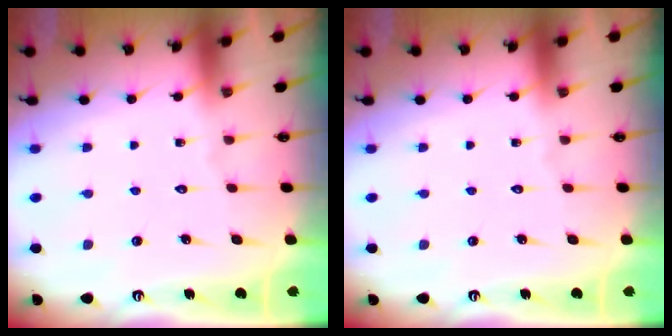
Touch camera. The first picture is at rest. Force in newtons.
{"total": 0.0}